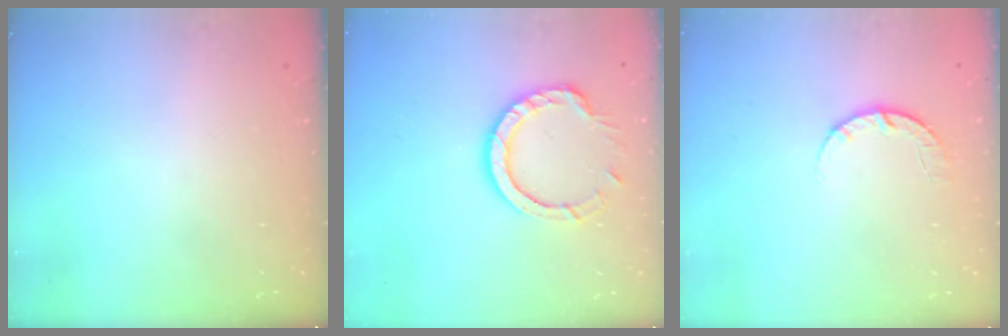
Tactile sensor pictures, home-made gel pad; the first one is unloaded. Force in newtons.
{"total": 10.8, "press": 10.7, "slide": 1.3}
{"total": 4.6, "press": 4.5, "slide": 0.7}